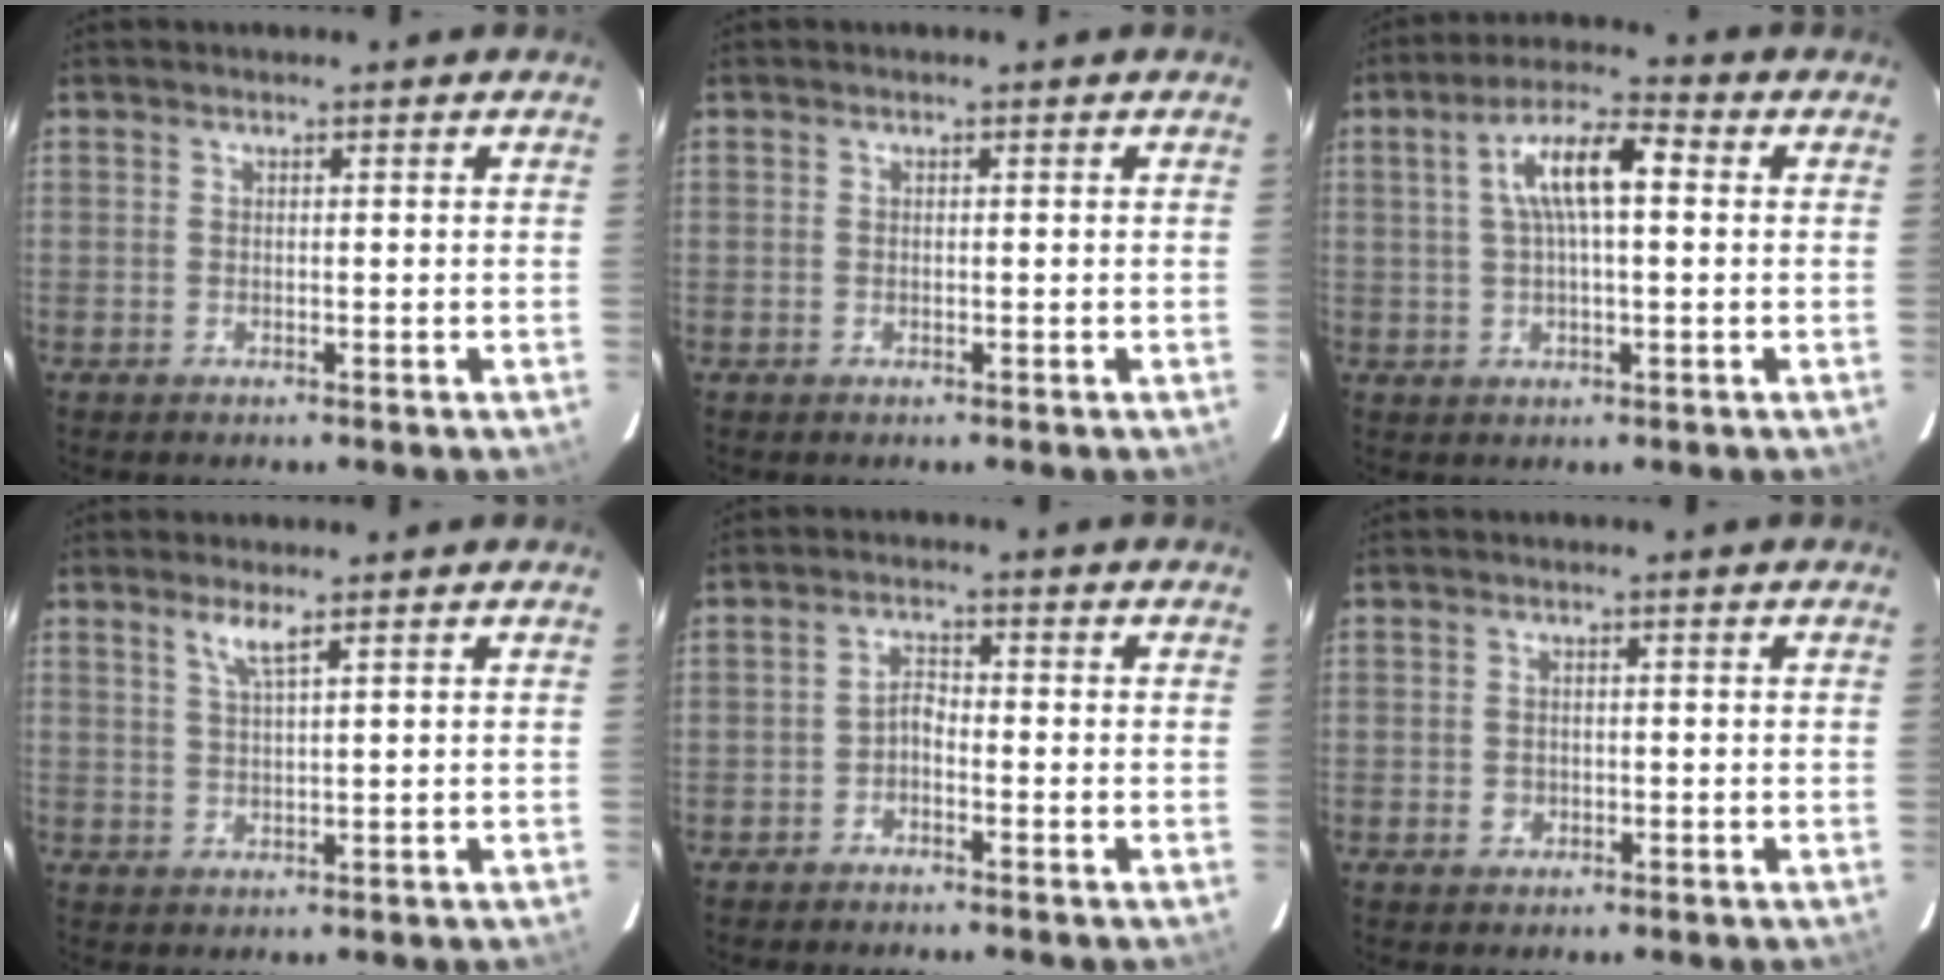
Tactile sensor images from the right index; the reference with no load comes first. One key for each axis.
{"total": 0.0}
{"total": 9.4, "fx": 1.8, "fy": 2.8, "fz": 8.8, "tx": -0.159, "ty": 0.019, "tz": 0.030}
{"total": 2.8, "fx": 1.9, "fy": -0.1, "fz": 2.2, "tx": -0.044, "ty": -0.002, "tz": 0.036}
{"total": 2.1, "fx": -1.7, "fy": 0.9, "fz": 0.9, "tx": -0.023, "ty": 0.008, "tz": -0.029}
{"total": 1.7, "fx": -0.6, "fy": 1.6, "fz": 0.4, "tx": -0.007, "ty": 0.000, "tz": -0.007}